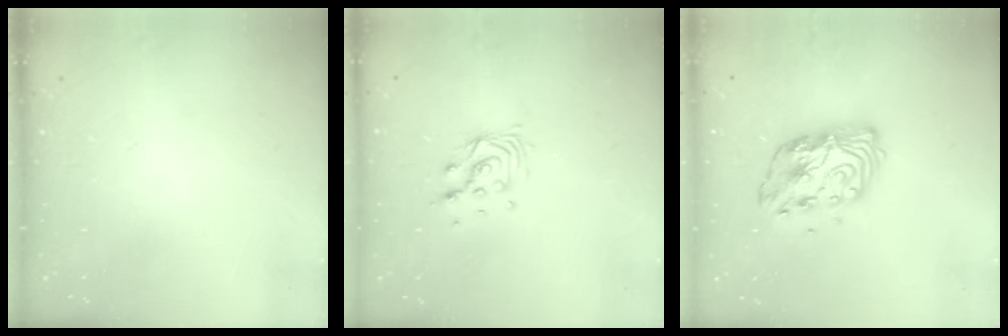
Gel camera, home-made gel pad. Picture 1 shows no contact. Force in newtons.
{"total": 8.2, "press": 8.2, "slide": 0.6}
{"total": 11.7, "press": 11.6, "slide": 0.9}